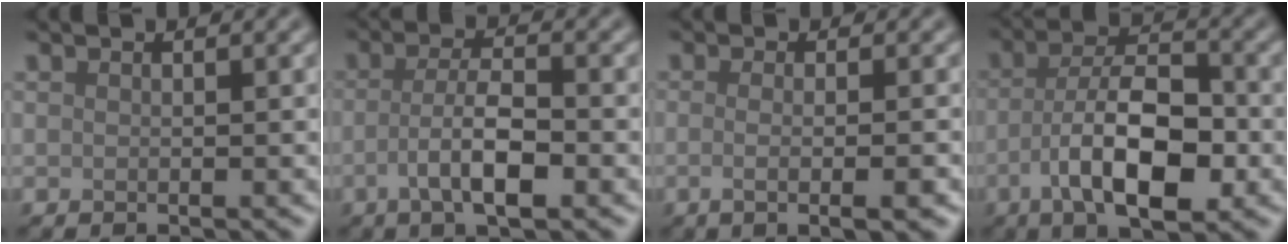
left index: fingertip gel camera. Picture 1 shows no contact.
{"total": 4.5, "force": [-1.3, 1.3, 4.1], "torque": [-0.076, 0.000, -0.026]}
{"total": 4.1, "force": [-0.5, 1.6, 3.7], "torque": [-0.036, -0.005, -0.012]}
{"total": 8.3, "force": [-2.5, 3.4, 7.2], "torque": [-0.125, 0.004, -0.047]}